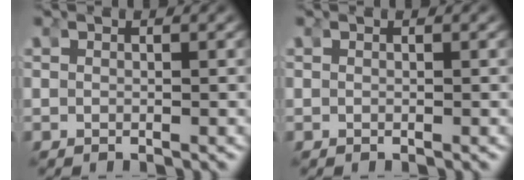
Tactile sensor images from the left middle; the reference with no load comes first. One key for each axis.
{"total": 0.0}